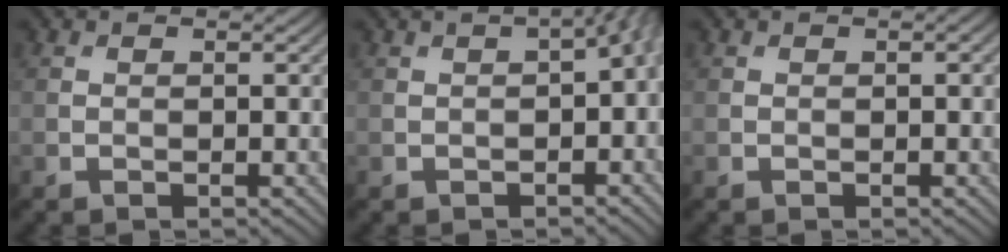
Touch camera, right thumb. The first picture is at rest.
{"total": 4.8, "force": [-0.4, 2.1, 4.3], "torque": [-0.052, -0.002, 0.001]}
{"total": 0.6, "force": [0.1, 0.2, 0.6], "torque": [-0.008, 0.001, 0.002]}